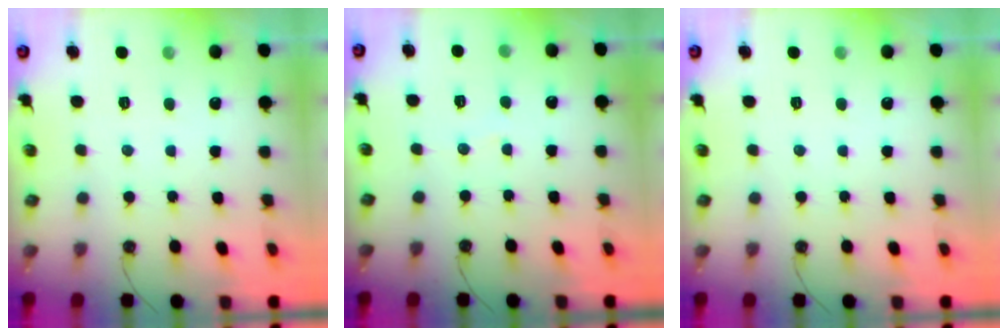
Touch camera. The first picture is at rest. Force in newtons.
{"total": 3.0, "press": 3.0, "slide": 0.3}
{"total": 0.0}